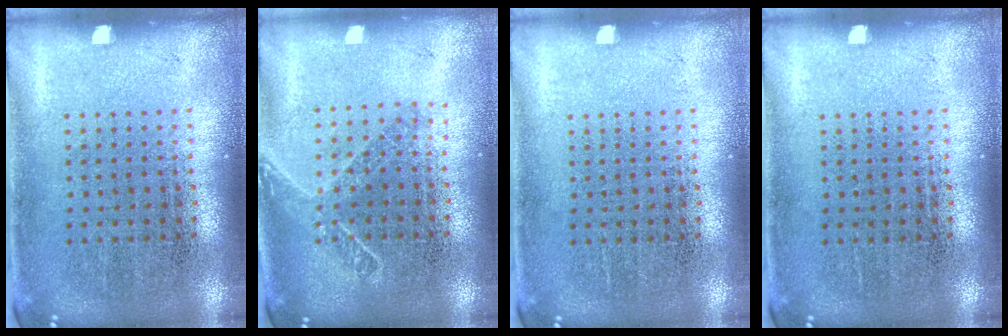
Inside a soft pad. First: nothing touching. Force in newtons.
{"total": 1.5, "press": 1.2, "slide": 0.9}
{"total": 0.0}
{"total": 0.0}